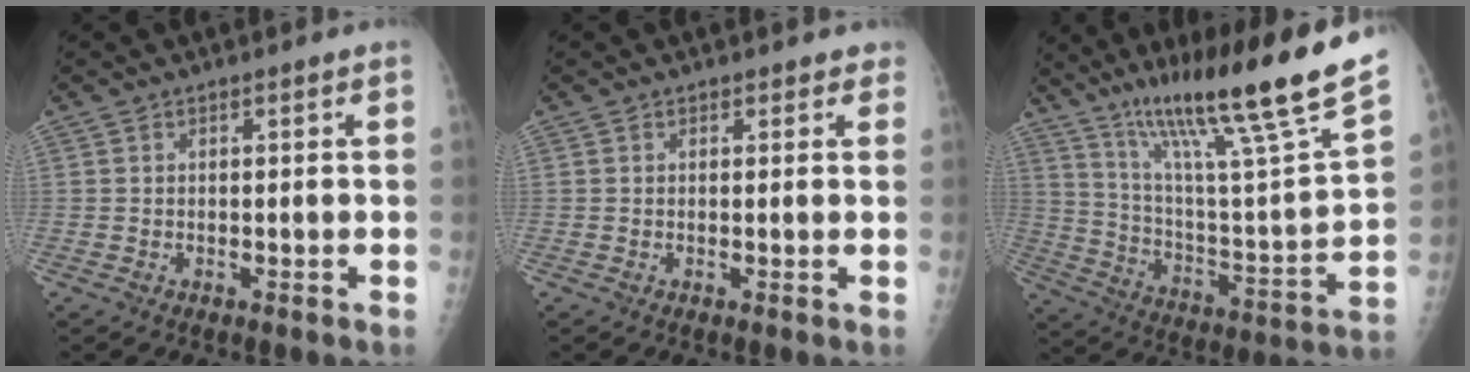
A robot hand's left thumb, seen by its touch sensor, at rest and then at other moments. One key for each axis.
{"total": 1.3, "fx": 1.0, "fy": 0.9, "fz": 0.1, "tx": 0.021, "ty": -0.003, "tz": 0.004}
{"total": 28.0, "fx": 18.4, "fy": 2.0, "fz": 21.0, "tx": -0.322, "ty": -0.057, "tz": 0.304}